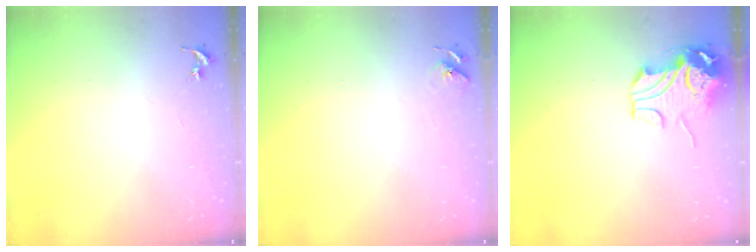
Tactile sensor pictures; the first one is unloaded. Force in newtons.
{"total": 5.8, "press": 5.8, "slide": 0.7}
{"total": 9.7, "press": 9.6, "slide": 1.7}